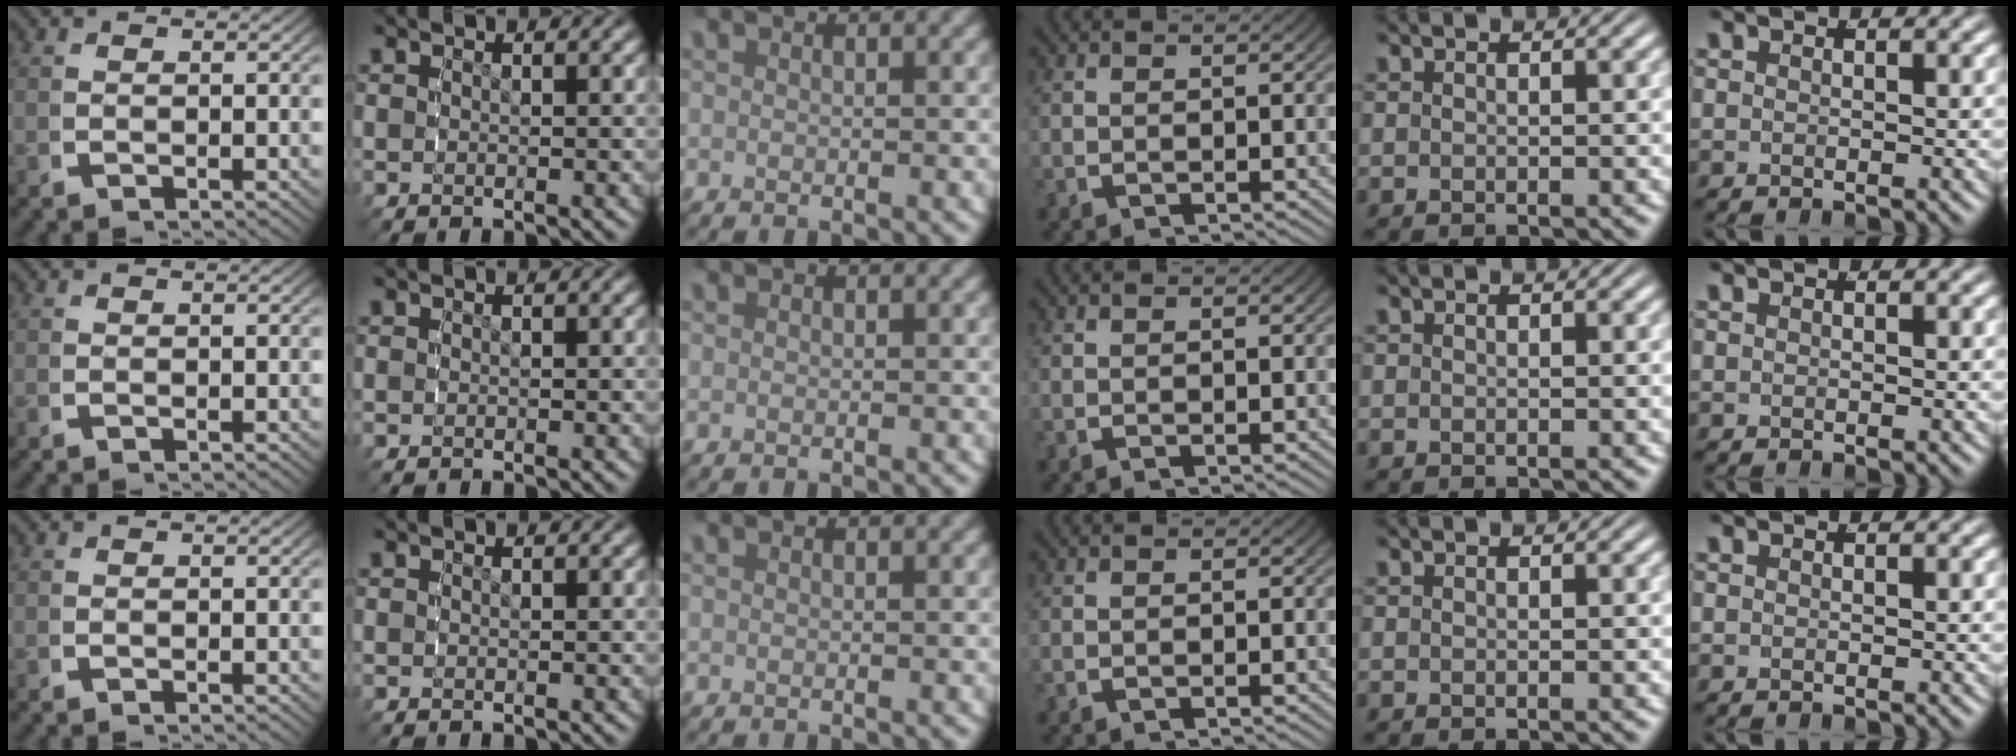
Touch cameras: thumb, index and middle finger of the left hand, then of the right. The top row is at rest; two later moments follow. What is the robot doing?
{"motion": "reach", "object": "dispenser bottle"}